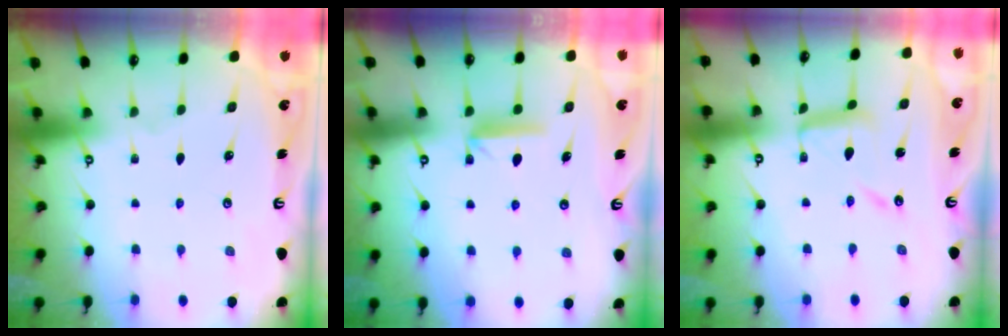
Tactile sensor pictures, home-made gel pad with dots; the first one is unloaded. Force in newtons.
{"total": 6.8, "press": 6.8, "slide": 0.3}
{"total": 11.3, "press": 11.3, "slide": 1.0}